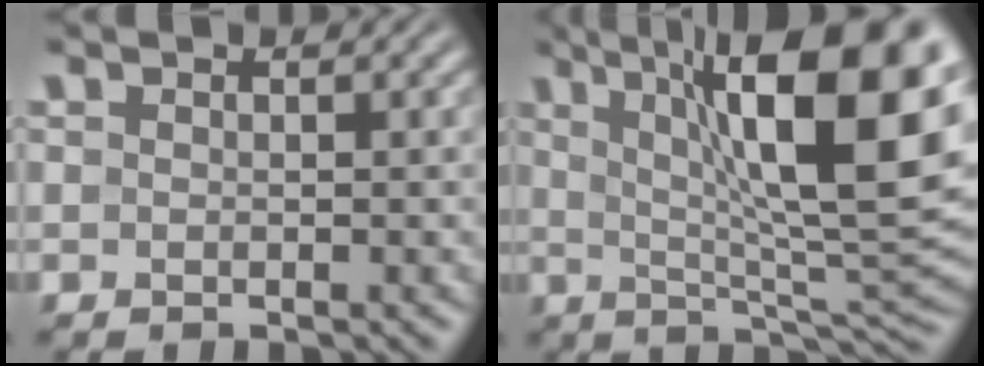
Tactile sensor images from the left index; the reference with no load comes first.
{"total": 16.0, "force": [4.7, 4.5, 14.6], "torque": [-0.207, 0.009, 0.078]}